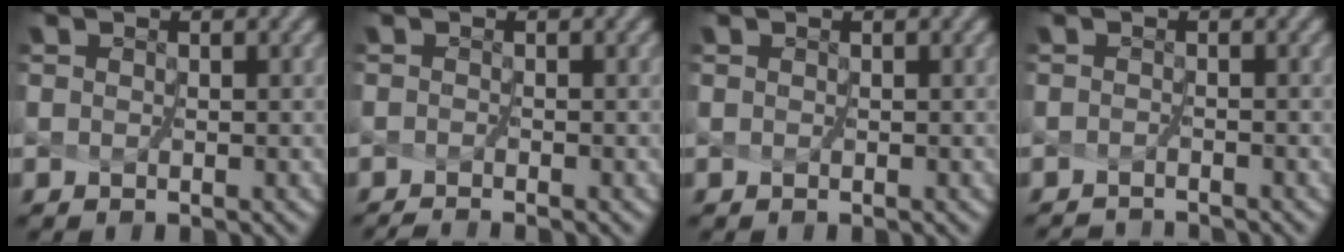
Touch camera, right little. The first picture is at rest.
{"total": 1.3, "force": [-1.2, -0.5, 0.2], "torque": [-0.012, -0.010, -0.026]}
{"total": 0.0}
{"total": 2.2, "force": [-2.2, -0.5, -0.3], "torque": [0.000, -0.015, -0.038]}